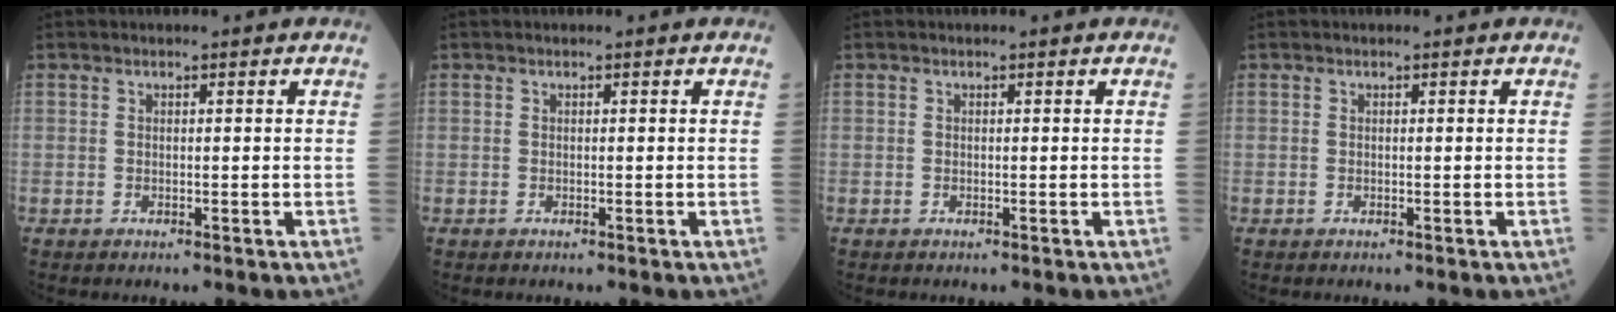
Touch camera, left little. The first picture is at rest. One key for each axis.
{"total": 0.0}
{"total": 0.0}
{"total": 0.0}